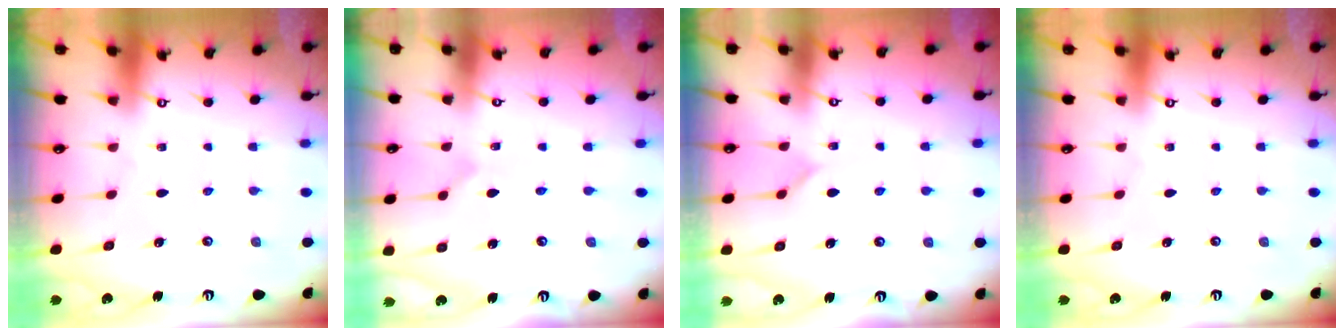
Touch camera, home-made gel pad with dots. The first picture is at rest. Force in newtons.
{"total": 2.6, "press": 2.6, "slide": 0.1}
{"total": 4.9, "press": 4.9, "slide": 0.4}
{"total": 0.0}